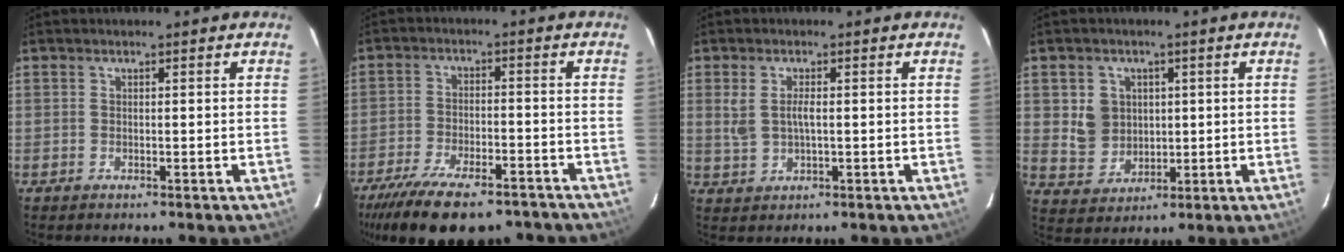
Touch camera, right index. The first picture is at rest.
{"total": 19.3, "force": [-15.0, 6.7, 10.2], "torque": [-0.206, -0.032, -0.224]}
{"total": 4.0, "force": [0.4, 1.6, 3.6], "torque": [-0.074, -0.003, 0.014]}
{"total": 7.6, "force": [1.9, 6.8, 2.7], "torque": [-0.058, 0.006, 0.056]}